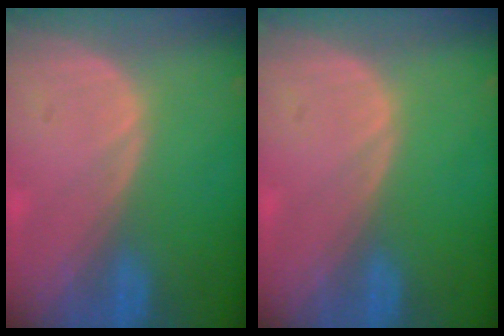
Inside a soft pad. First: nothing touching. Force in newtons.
{"total": 0.0}